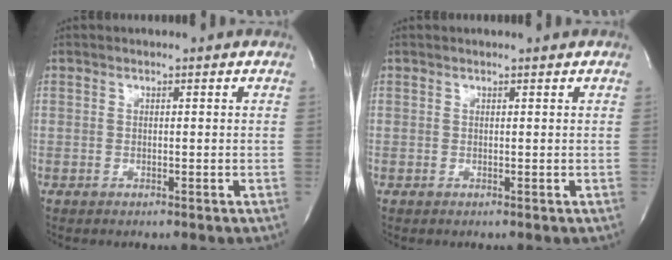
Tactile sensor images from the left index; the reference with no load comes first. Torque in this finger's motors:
{"motor_torque": [0.10, -0.02, -0.02, -0.01]}